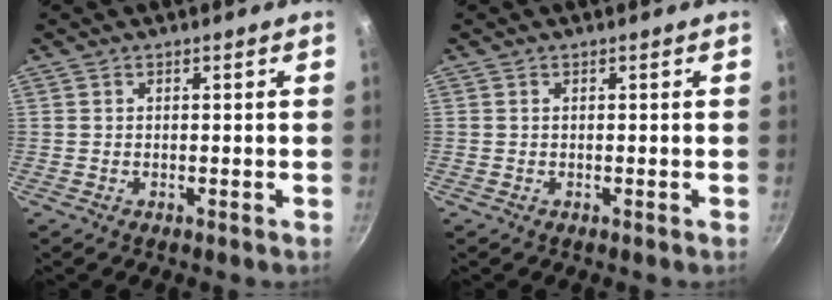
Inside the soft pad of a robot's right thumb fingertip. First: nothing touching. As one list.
[{"total": 0.0}]